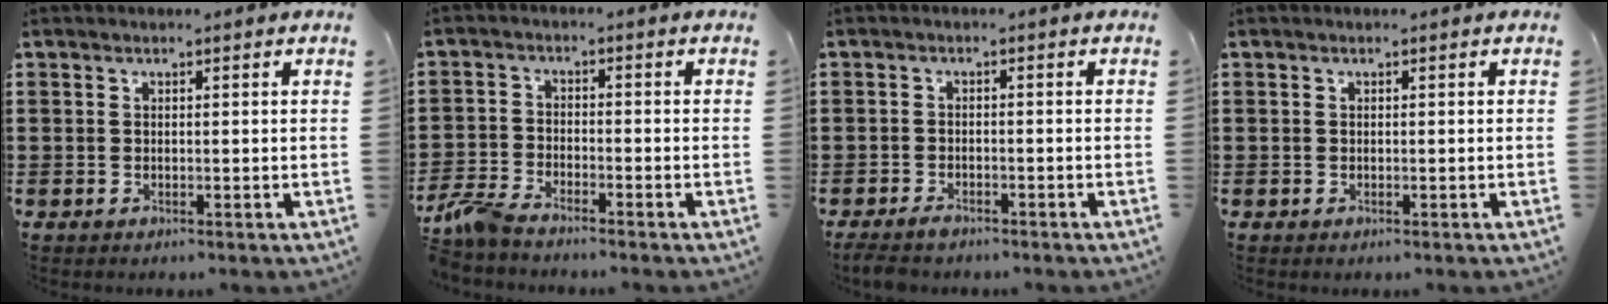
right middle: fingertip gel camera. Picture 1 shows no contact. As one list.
[{"total": 4.3, "force": [-3.8, 0.7, 1.8], "torque": [-0.066, -0.010, -0.084]}, {"total": 1.8, "force": [-1.6, 0.5, 0.7], "torque": [-0.024, -0.002, -0.033]}, {"total": 0.0}]